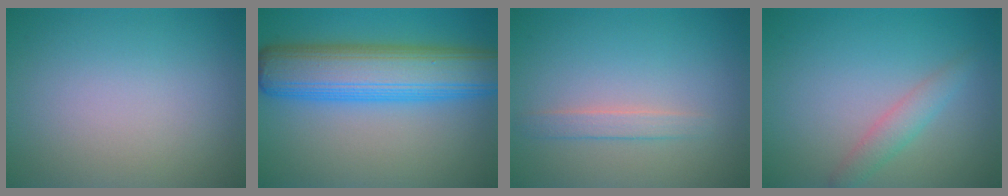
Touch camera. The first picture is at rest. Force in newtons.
{"total": 9.8, "press": 9.8, "slide": 0.1}
{"total": 1.5, "press": 1.5, "slide": 0.1}
{"total": 2.0, "press": 2.0, "slide": 0.0}